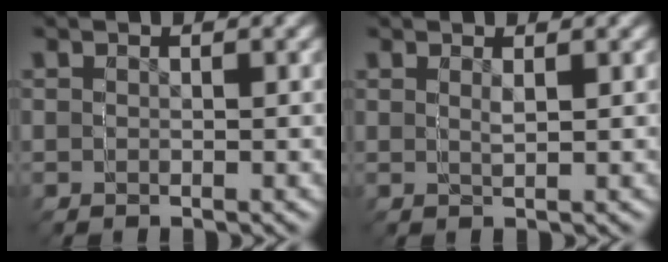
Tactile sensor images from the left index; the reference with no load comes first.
{"total": 1.3, "force": [0.6, -1.2, 0.0], "torque": [0.009, 0.012, 0.006]}